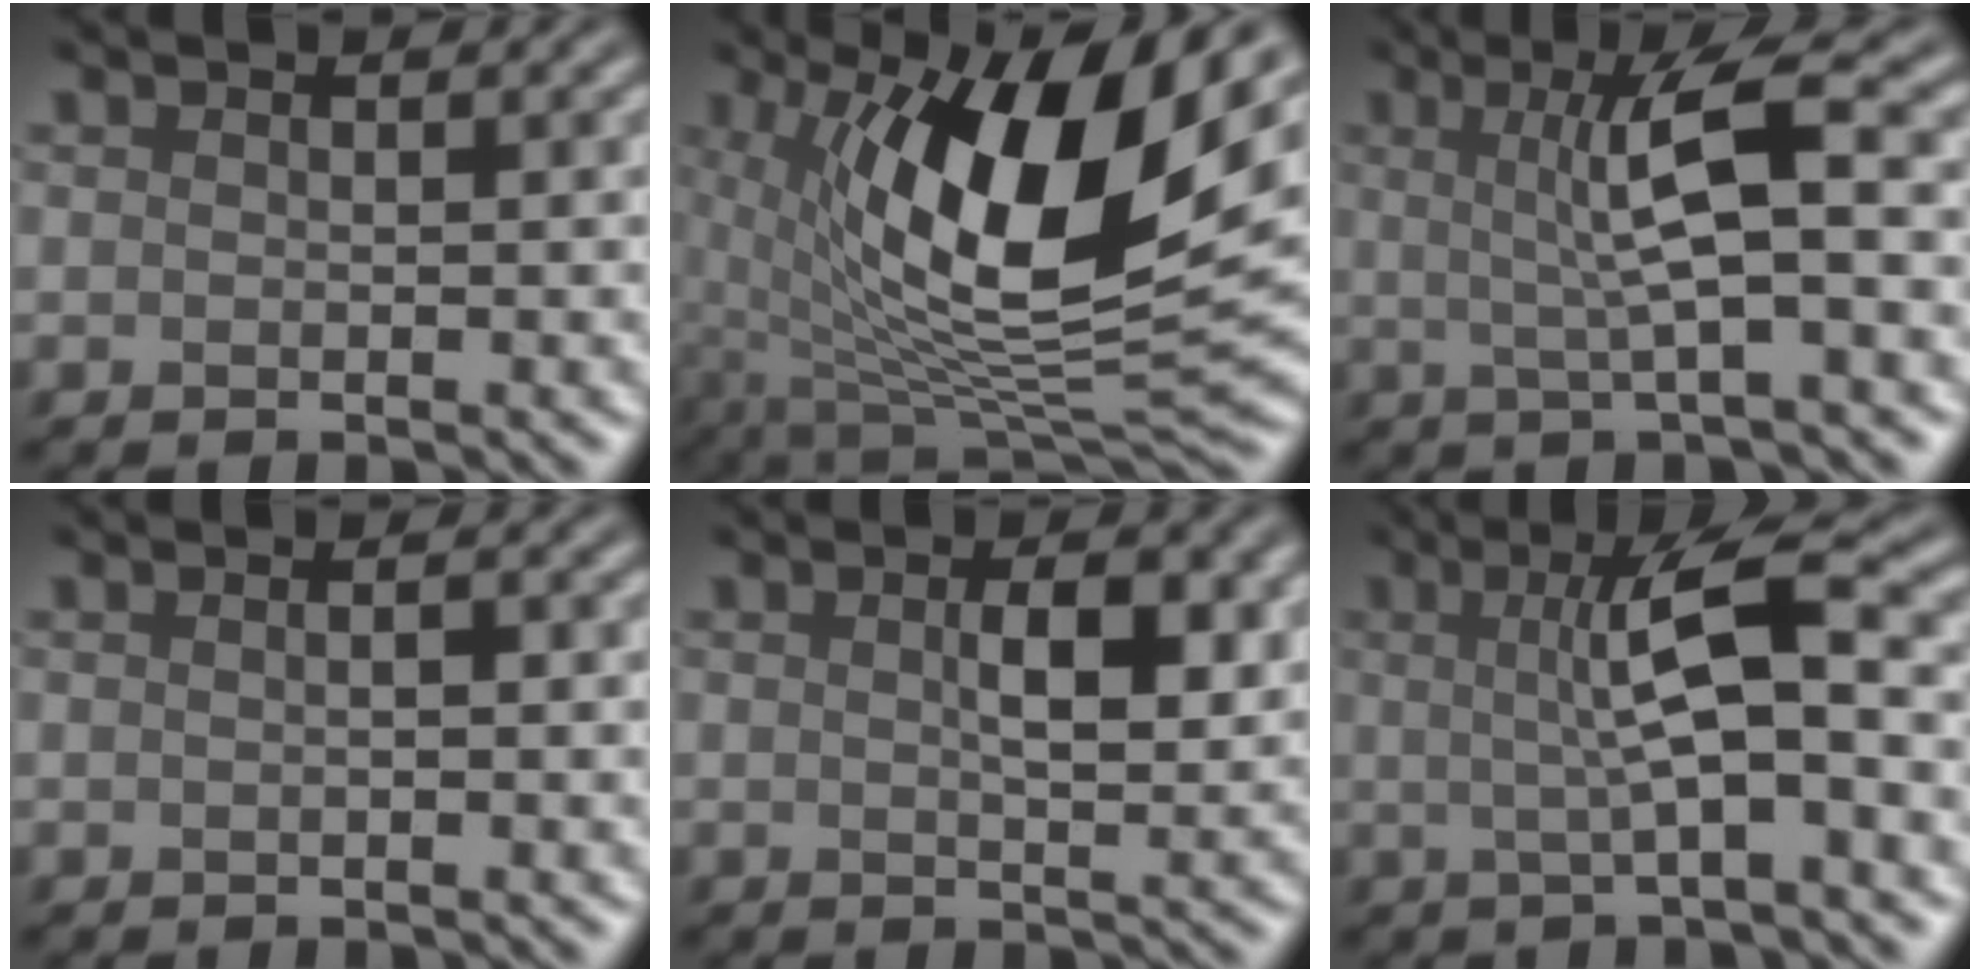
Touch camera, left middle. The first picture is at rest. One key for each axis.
{"total": 14.5, "fx": 4.1, "fy": 5.1, "fz": 12.9, "tx": -0.207, "ty": -0.008, "tz": 0.066}
{"total": 5.9, "fx": 0.7, "fy": 0.8, "fz": 5.8, "tx": -0.107, "ty": 0.009, "tz": 0.010}
{"total": 1.0, "fx": 0.0, "fy": 0.3, "fz": 0.9, "tx": -0.012, "ty": -0.002, "tz": -0.002}
{"total": 3.4, "fx": 0.7, "fy": 1.1, "fz": 3.1, "tx": -0.054, "ty": -0.001, "tz": 0.013}
{"total": 6.5, "fx": 0.5, "fy": 1.3, "fz": 6.4, "tx": -0.105, "ty": 0.012, "tz": 0.003}